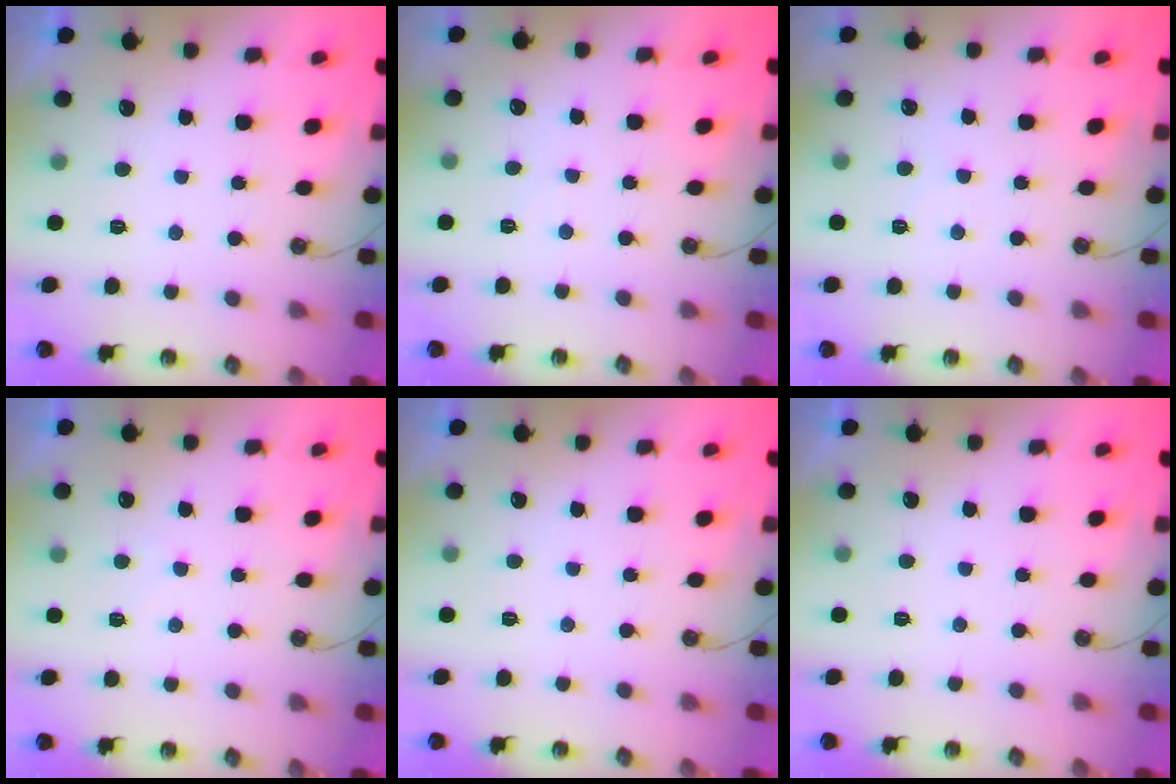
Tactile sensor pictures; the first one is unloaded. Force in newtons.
{"total": 2.8, "press": 2.8, "slide": 0.5}
{"total": 1.8, "press": 1.8, "slide": 0.4}
{"total": 3.1, "press": 3.1, "slide": 0.4}
{"total": 0.0}
{"total": 0.0}